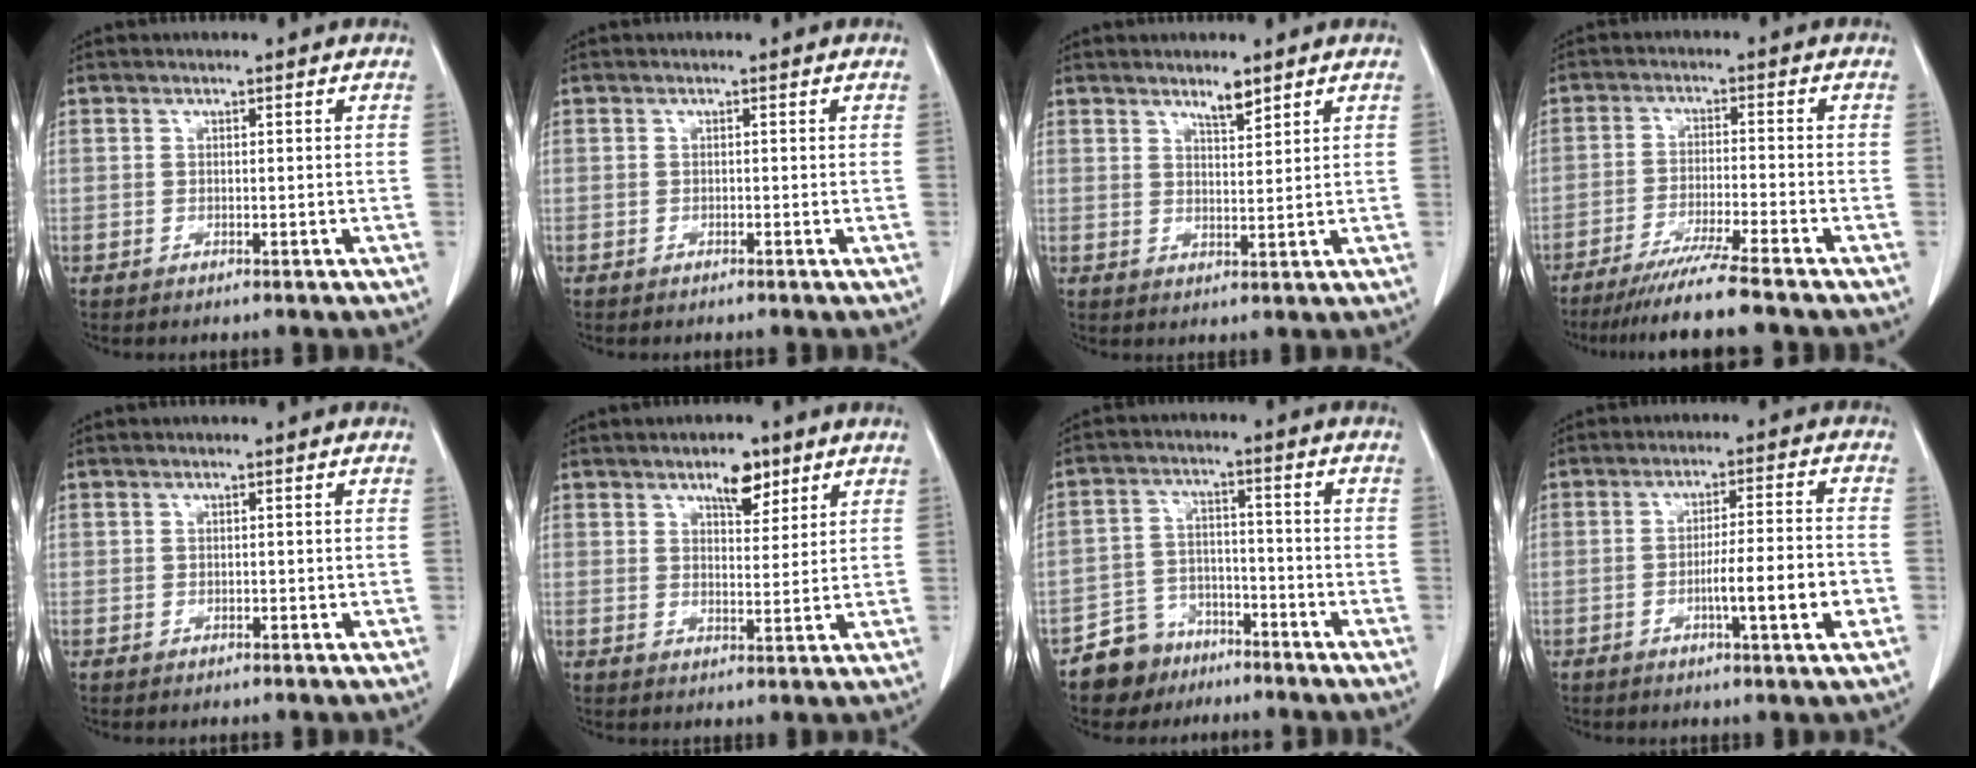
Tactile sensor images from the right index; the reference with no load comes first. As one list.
[{"total": 0.0}, {"total": 2.9, "force": [2.4, 0.5, 1.6], "torque": [-0.031, -0.005, 0.043]}, {"total": 8.8, "force": [-7.3, -1.5, 4.7], "torque": [-0.068, -0.030, -0.121]}, {"total": 0.5, "force": [0.1, 0.4, 0.3], "torque": [-0.003, 0.003, 0.004]}, {"total": 4.9, "force": [3.2, 2.0, 3.0], "torque": [-0.047, 0.000, 0.052]}, {"total": 6.7, "force": [-5.0, 4.5, 0.3], "torque": [0.000, 0.010, -0.090]}, {"total": 8.3, "force": [-2.6, 0.2, 7.9], "torque": [-0.118, 0.001, -0.041]}]